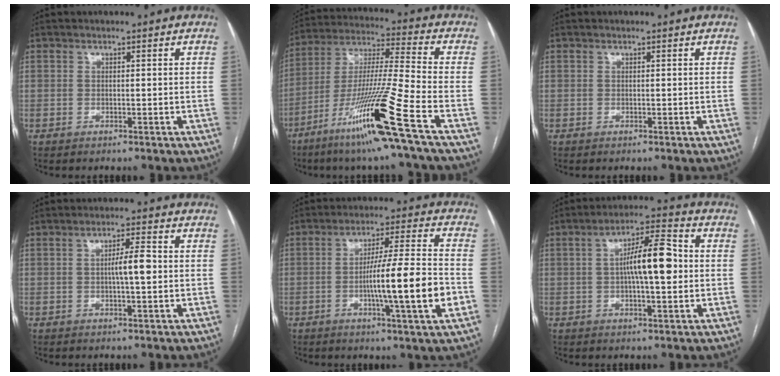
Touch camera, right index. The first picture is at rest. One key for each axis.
{"total": 18.9, "fx": -10.0, "fy": -2.0, "fz": 15.9, "tx": -0.326, "ty": -0.041, "tz": -0.188}
{"total": 0.0}
{"total": 4.3, "fx": -0.1, "fy": 0.4, "fz": 4.3, "tx": -0.072, "ty": 0.005, "tz": -0.003}
{"total": 14.1, "fx": -3.4, "fy": -0.5, "fz": 13.7, "tx": -0.227, "ty": -0.003, "tz": -0.060}
{"total": 10.2, "fx": 0.3, "fy": 2.1, "fz": 9.9, "tx": -0.171, "ty": 0.022, "tz": 0.001}